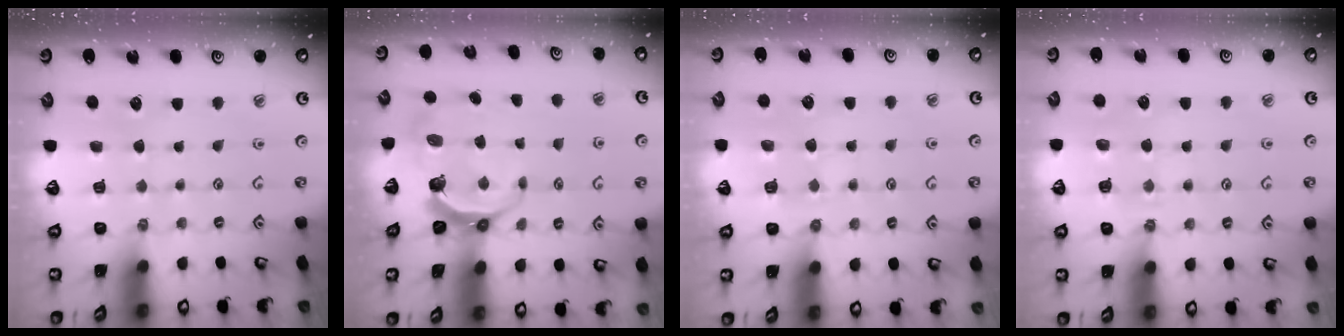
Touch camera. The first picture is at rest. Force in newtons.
{"total": 7.2, "press": 5.9, "slide": 4.1}
{"total": 5.9, "press": 5.8, "slide": 1.0}
{"total": 5.8, "press": 5.8, "slide": 0.1}